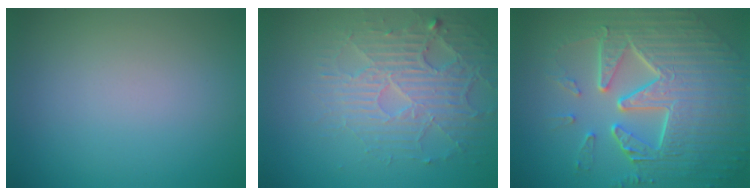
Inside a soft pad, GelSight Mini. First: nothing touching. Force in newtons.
{"total": 4.4, "press": 3.9, "slide": 2.0}
{"total": 9.6, "press": 6.6, "slide": 7.0}